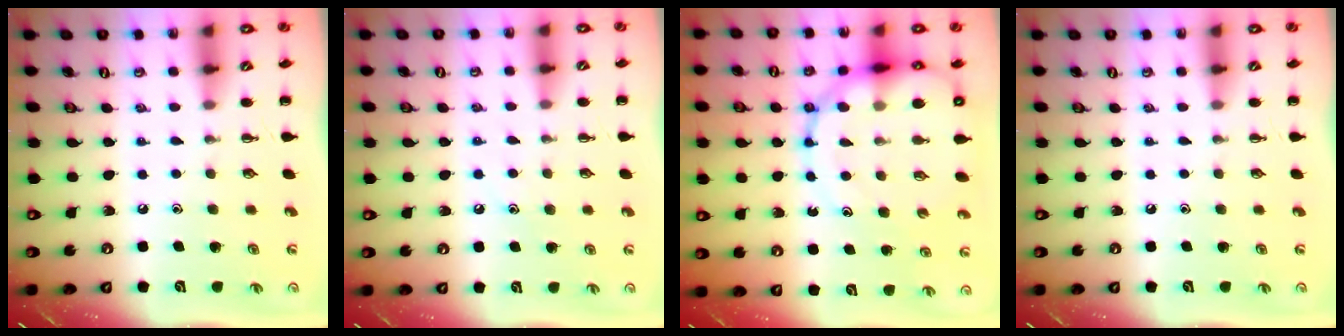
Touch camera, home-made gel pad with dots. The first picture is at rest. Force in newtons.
{"total": 6.6, "press": 6.4, "slide": 1.4}
{"total": 19.7, "press": 19.2, "slide": 4.6}
{"total": 0.0}